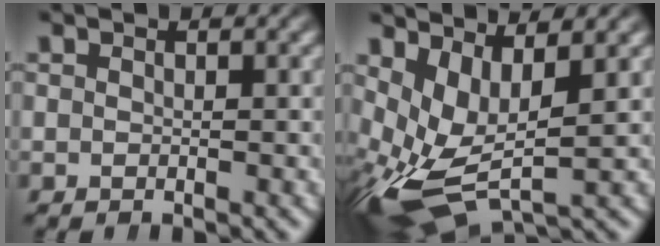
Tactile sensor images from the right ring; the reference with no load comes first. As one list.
[{"total": 7.6, "force": [-2.2, 5.0, 5.3], "torque": [-0.141, -0.054, -0.015]}]